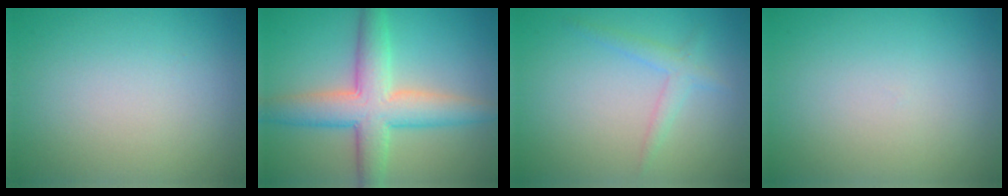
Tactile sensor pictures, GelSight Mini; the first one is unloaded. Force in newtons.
{"total": 6.8, "press": 6.8, "slide": 0.1}
{"total": 1.6, "press": 1.6, "slide": 0.2}
{"total": 0.0}